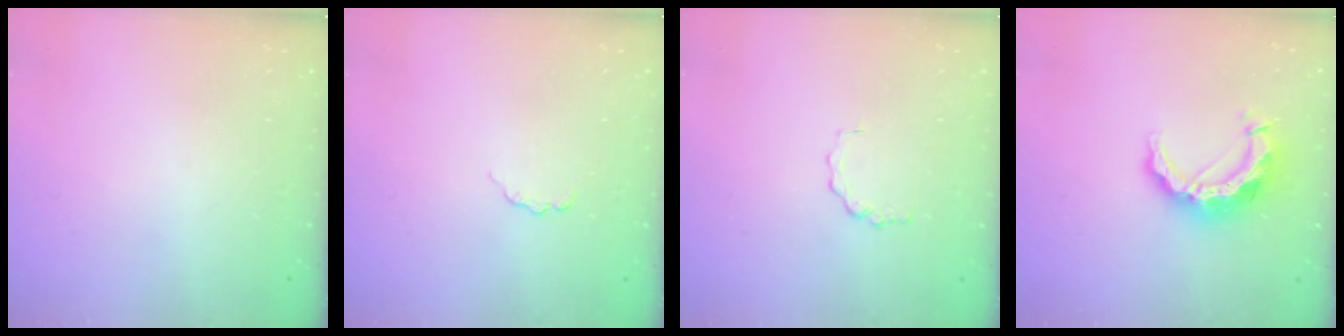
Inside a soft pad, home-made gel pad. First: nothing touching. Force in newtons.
{"total": 2.9, "press": 2.9, "slide": 0.4}
{"total": 1.8, "press": 1.8, "slide": 0.3}
{"total": 12.2, "press": 12.1, "slide": 1.0}